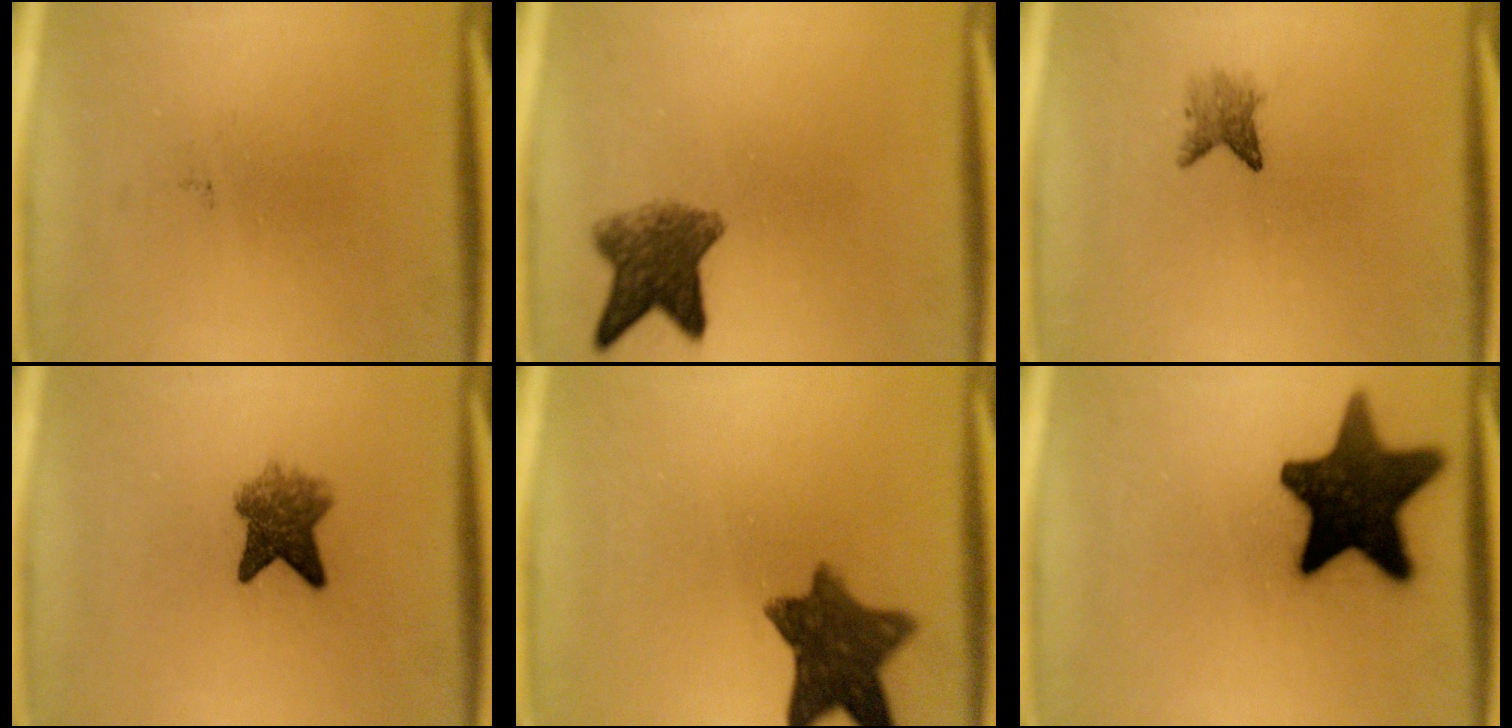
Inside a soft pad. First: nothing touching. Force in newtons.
{"total": 6.6}
{"total": 2.2}
{"total": 5.5}
{"total": 10.1}
{"total": 17.3}